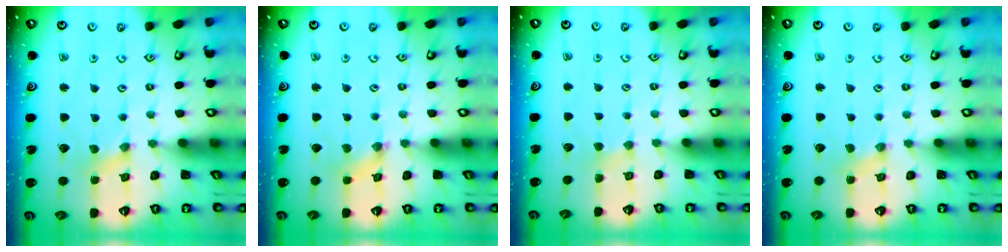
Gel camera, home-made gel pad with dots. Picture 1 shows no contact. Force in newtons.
{"total": 1.5, "press": 1.5, "slide": 0.4}
{"total": 2.2, "press": 2.2, "slide": 0.3}
{"total": 2.2, "press": 2.2, "slide": 0.4}